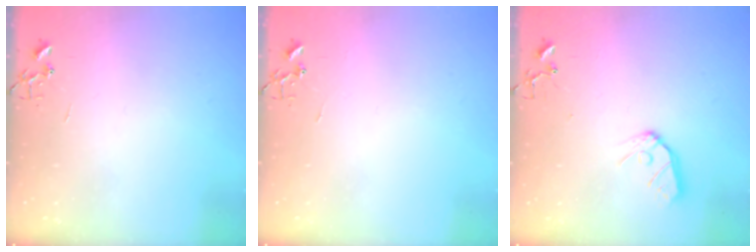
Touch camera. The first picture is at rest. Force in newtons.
{"total": 0.0}
{"total": 9.7, "press": 9.7, "slide": 0.9}